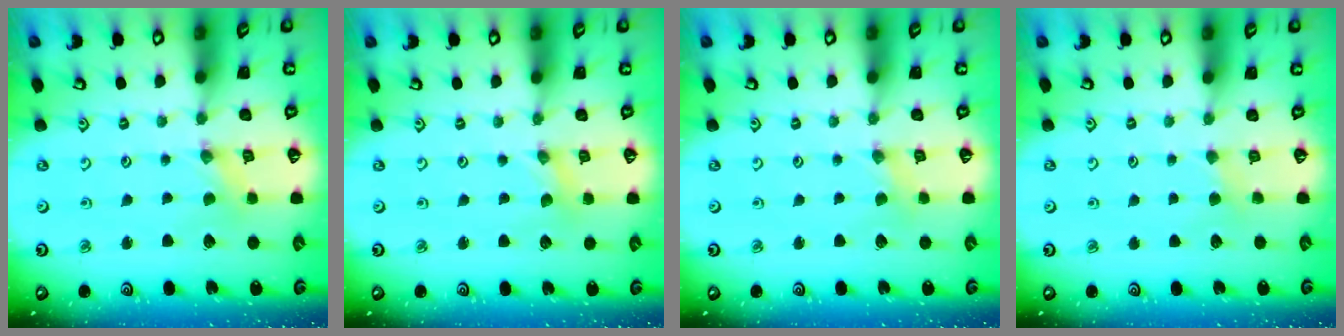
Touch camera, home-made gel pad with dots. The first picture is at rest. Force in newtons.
{"total": 0.6, "press": 0.6, "slide": 0.2}
{"total": 1.4, "press": 1.4, "slide": 0.3}
{"total": 2.8, "press": 2.7, "slide": 0.5}